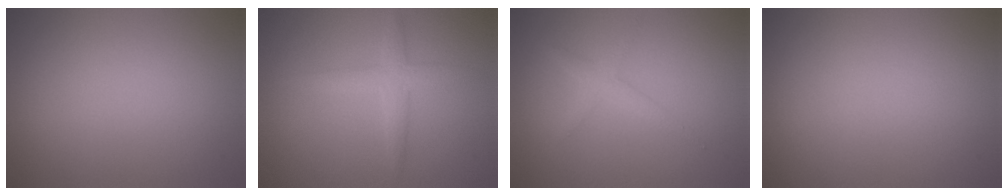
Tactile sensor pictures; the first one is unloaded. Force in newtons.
{"total": 2.5, "press": 2.5, "slide": 0.1}
{"total": 1.6, "press": 1.6, "slide": 0.1}
{"total": 0.0}